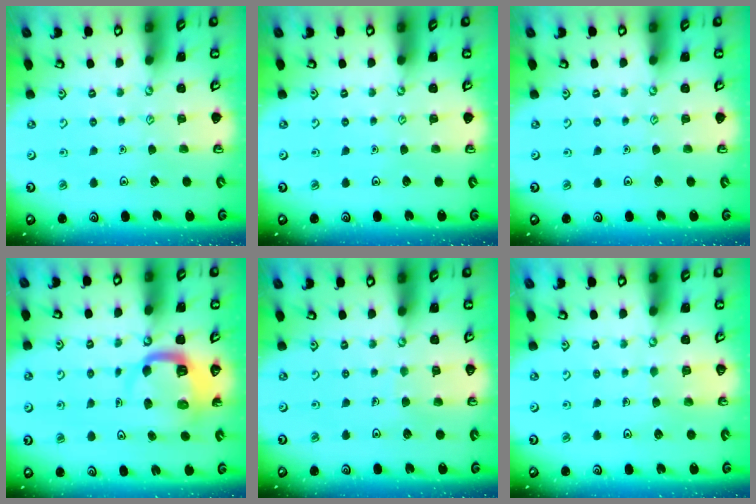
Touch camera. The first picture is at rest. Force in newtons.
{"total": 0.0}
{"total": 0.0}
{"total": 6.0, "press": 5.9, "slide": 0.8}
{"total": 4.6, "press": 4.6, "slide": 0.4}
{"total": 3.3, "press": 3.3, "slide": 0.2}